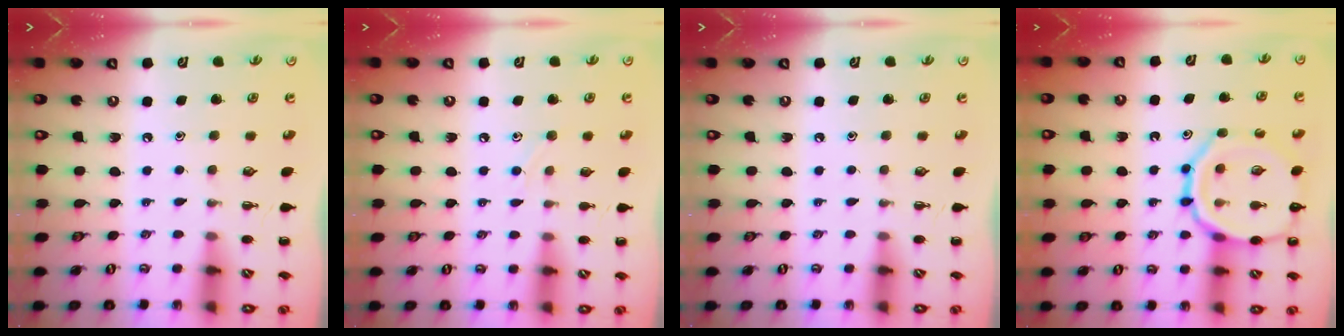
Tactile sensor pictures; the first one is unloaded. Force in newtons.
{"total": 4.0, "press": 3.7, "slide": 1.4}
{"total": 0.0}
{"total": 15.7, "press": 15.6, "slide": 1.4}